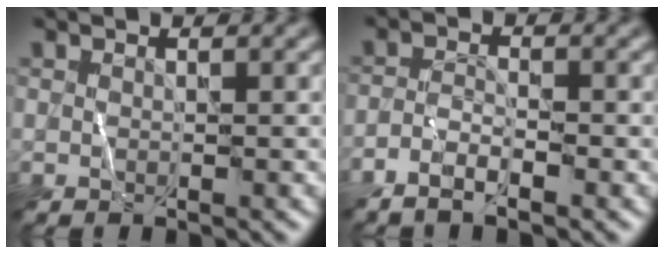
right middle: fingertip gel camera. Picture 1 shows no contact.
{"total": 1.7, "force": [-1.4, 0.2, 1.0], "torque": [-0.023, 0.005, -0.032]}